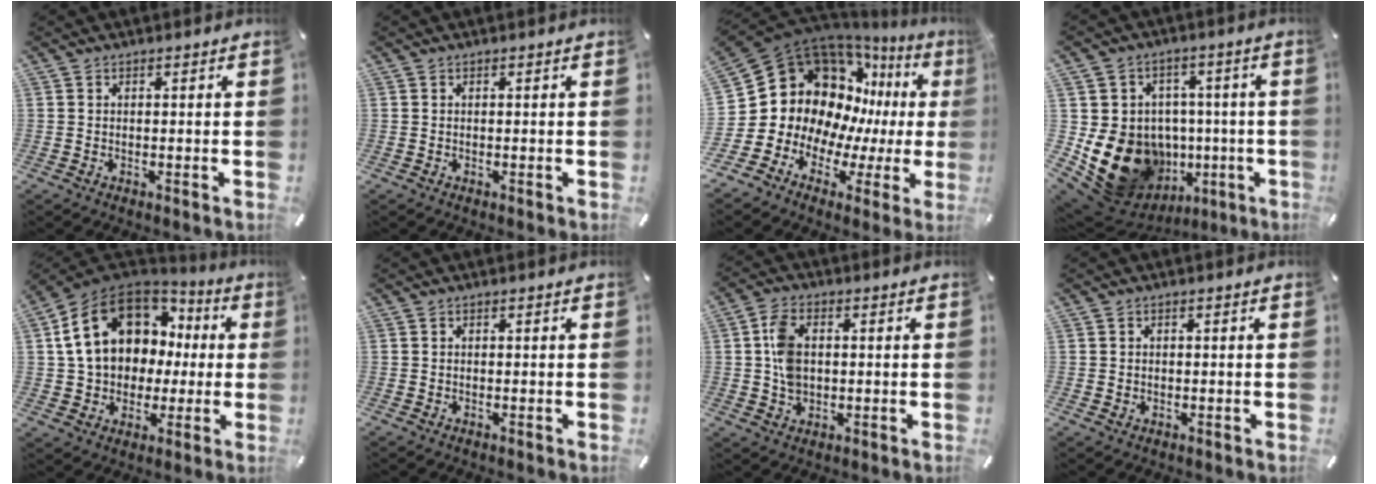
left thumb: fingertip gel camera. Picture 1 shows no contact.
{"total": 0.0}
{"total": 19.3, "force": [5.8, 15.6, 9.8], "torque": [-0.191, -0.075, 0.135]}
{"total": 17.8, "force": [-4.0, 15.0, 8.8], "torque": [-0.150, 0.011, -0.041]}
{"total": 17.2, "force": [4.6, 13.8, 9.3], "torque": [-0.186, -0.006, 0.092]}
{"total": 0.0}
{"total": 7.0, "force": [0.7, 5.0, 4.9], "torque": [-0.102, 0.005, 0.011]}
{"total": 1.1, "force": [0.1, 1.0, 0.3], "torque": [-0.007, 0.007, -0.001]}